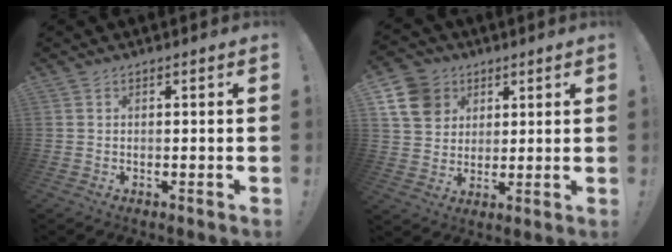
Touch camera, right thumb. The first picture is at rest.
{"total": 12.7, "force": [5.5, 10.6, 4.5], "torque": [-0.065, -0.024, 0.113]}